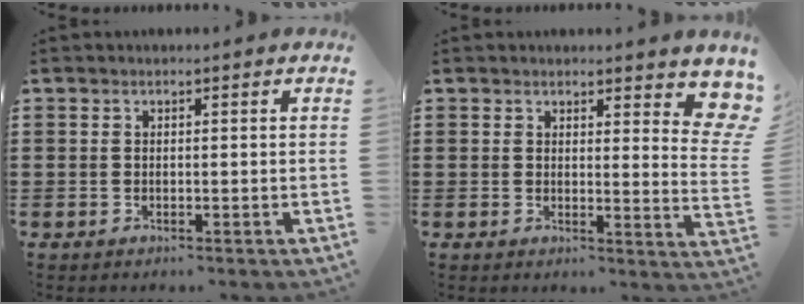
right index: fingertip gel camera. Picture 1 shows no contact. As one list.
[{"total": 3.5, "force": [3.0, 0.9, 1.6], "torque": [-0.019, -0.009, 0.050]}]